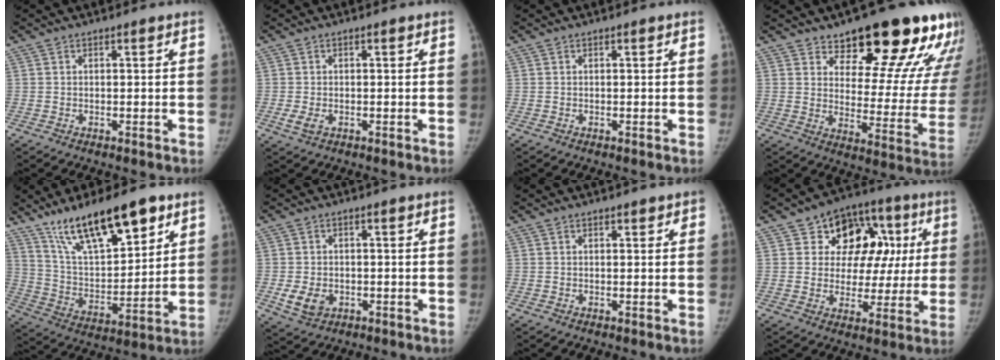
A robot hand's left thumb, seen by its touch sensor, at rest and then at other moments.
{"total": 2.5, "force": [-0.9, 1.6, 1.7], "torque": [-0.036, -0.003, -0.015]}
{"total": 0.0}
{"total": 22.2, "force": [15.8, 8.1, 13.4], "torque": [-0.131, -0.097, 0.208]}
{"total": 19.6, "force": [12.5, 6.8, 13.4], "torque": [-0.195, -0.050, 0.231]}
{"total": 5.3, "force": [-1.5, 4.1, 3.0], "torque": [-0.050, -0.001, -0.017]}
{"total": 1.3, "force": [0.8, 0.7, 0.7], "torque": [0.002, -0.002, 0.007]}
{"total": 16.4, "force": [4.8, 12.4, 9.6], "torque": [-0.066, 0.024, 0.071]}